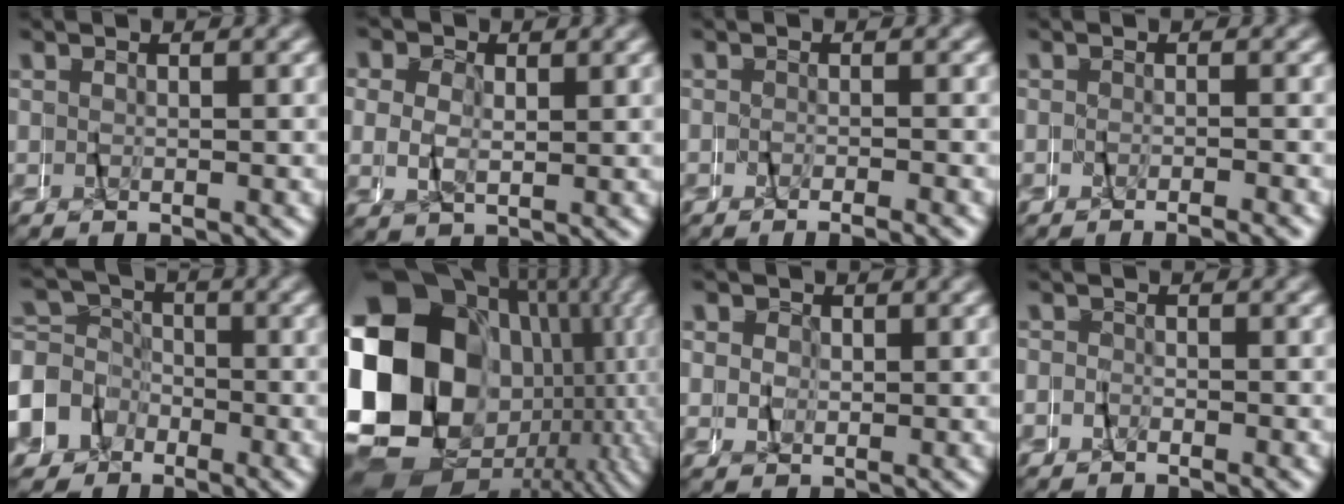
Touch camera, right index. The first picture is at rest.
{"total": 1.7, "force": [0.8, 1.4, 0.4], "torque": [-0.006, -0.002, 0.012]}
{"total": 2.0, "force": [-2.0, -0.4, 0.3], "torque": [-0.004, -0.002, -0.035]}
{"total": 1.8, "force": [-1.7, -0.5, -0.1], "torque": [0.004, 0.000, -0.032]}
{"total": 8.9, "force": [-2.2, 8.4, 2.3], "torque": [-0.064, -0.020, -0.051]}
{"total": 25.8, "force": [-3.3, 18.4, 17.7], "torque": [-0.305, -0.048, -0.038]}
{"total": 1.7, "force": [1.2, 1.2, -0.2], "torque": [0.009, 0.002, 0.018]}
{"total": 1.2, "force": [-0.8, 0.1, -0.9], "torque": [0.019, 0.010, -0.025]}